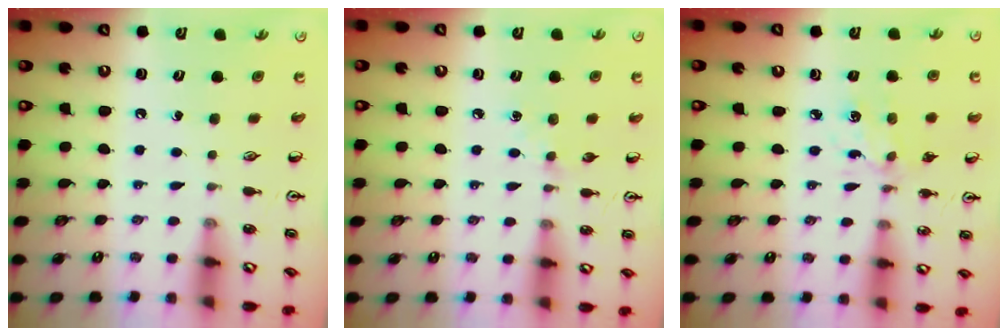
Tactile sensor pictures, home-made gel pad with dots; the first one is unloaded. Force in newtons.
{"total": 4.4, "press": 4.4, "slide": 0.6}
{"total": 3.3, "press": 3.1, "slide": 1.3}